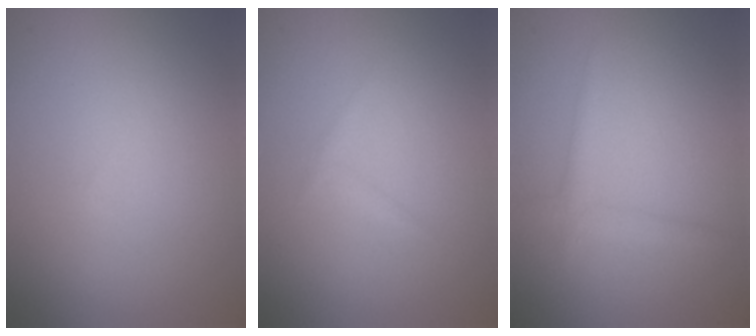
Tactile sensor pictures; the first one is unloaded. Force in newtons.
{"total": 0.6, "press": 0.6, "slide": 0.0}
{"total": 1.4, "press": 1.4, "slide": 0.1}